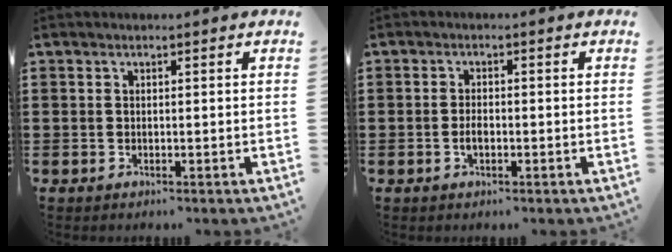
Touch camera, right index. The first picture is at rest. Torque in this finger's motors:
{"motor_torque": [1.53, 0.61, 0.28, 0.07]}